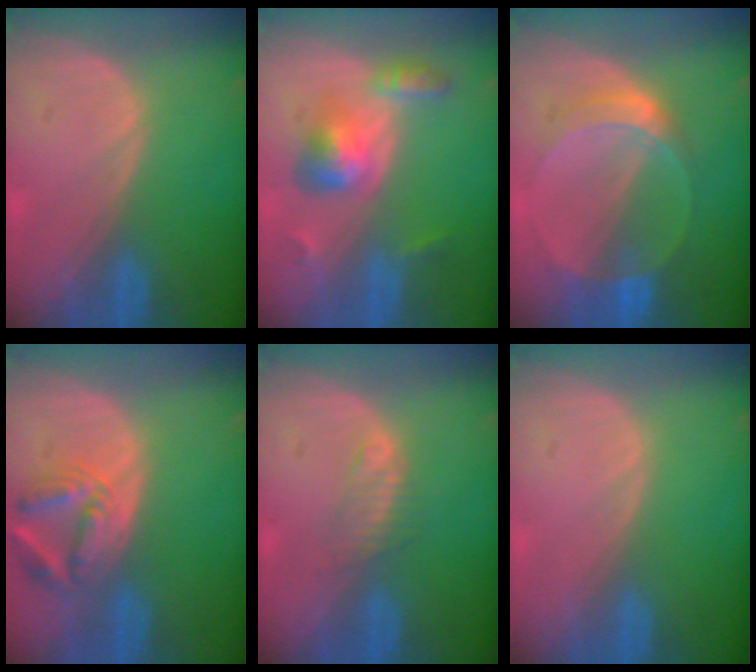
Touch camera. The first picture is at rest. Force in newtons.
{"total": 6.3, "press": 5.7, "slide": 2.8}
{"total": 6.1, "press": 5.6, "slide": 2.4}
{"total": 6.8, "press": 6.3, "slide": 2.6}
{"total": 2.3, "press": 2.3, "slide": 0.2}
{"total": 0.0}